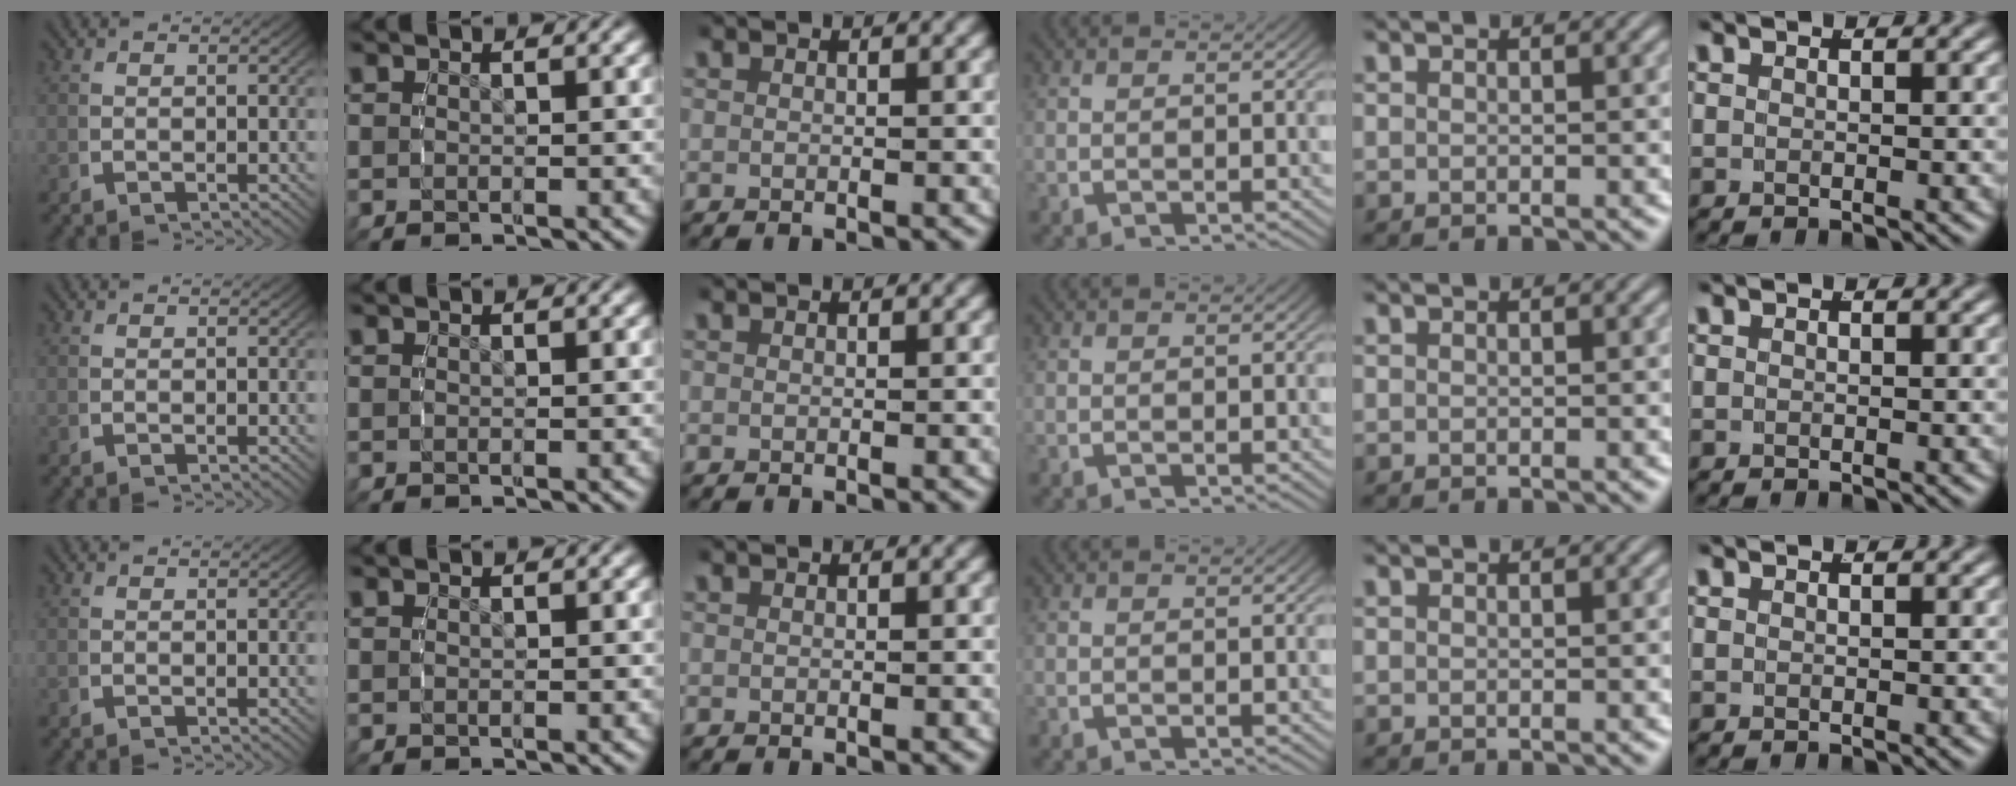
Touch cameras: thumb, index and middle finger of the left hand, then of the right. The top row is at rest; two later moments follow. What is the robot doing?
{"motion": "reach", "object": "plastic wrap"}